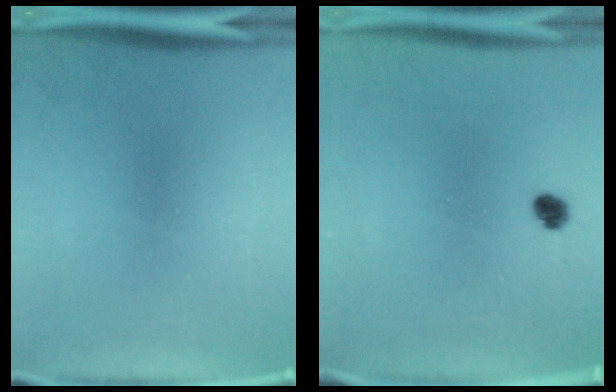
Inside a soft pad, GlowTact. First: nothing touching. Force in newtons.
{"total": 2.2}